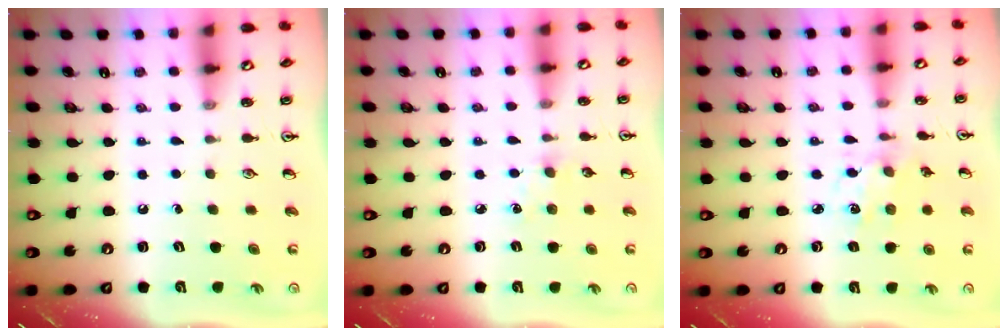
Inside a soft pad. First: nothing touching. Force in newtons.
{"total": 3.3, "press": 3.3, "slide": 0.5}
{"total": 2.7, "press": 2.6, "slide": 0.8}